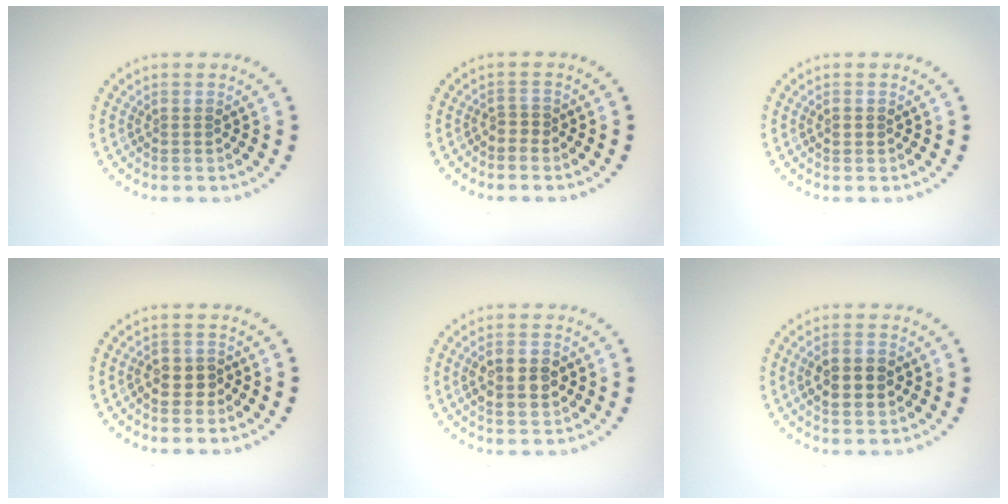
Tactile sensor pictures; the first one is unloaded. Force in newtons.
{"total": 0.7, "press": 0.3, "slide": 0.6}
{"total": 1.0, "press": 1.0, "slide": 0.1}
{"total": 2.4, "press": 2.3, "slide": 0.8}
{"total": 3.4, "press": 3.4, "slide": 0.5}
{"total": 3.0, "press": 3.0, "slide": 0.2}